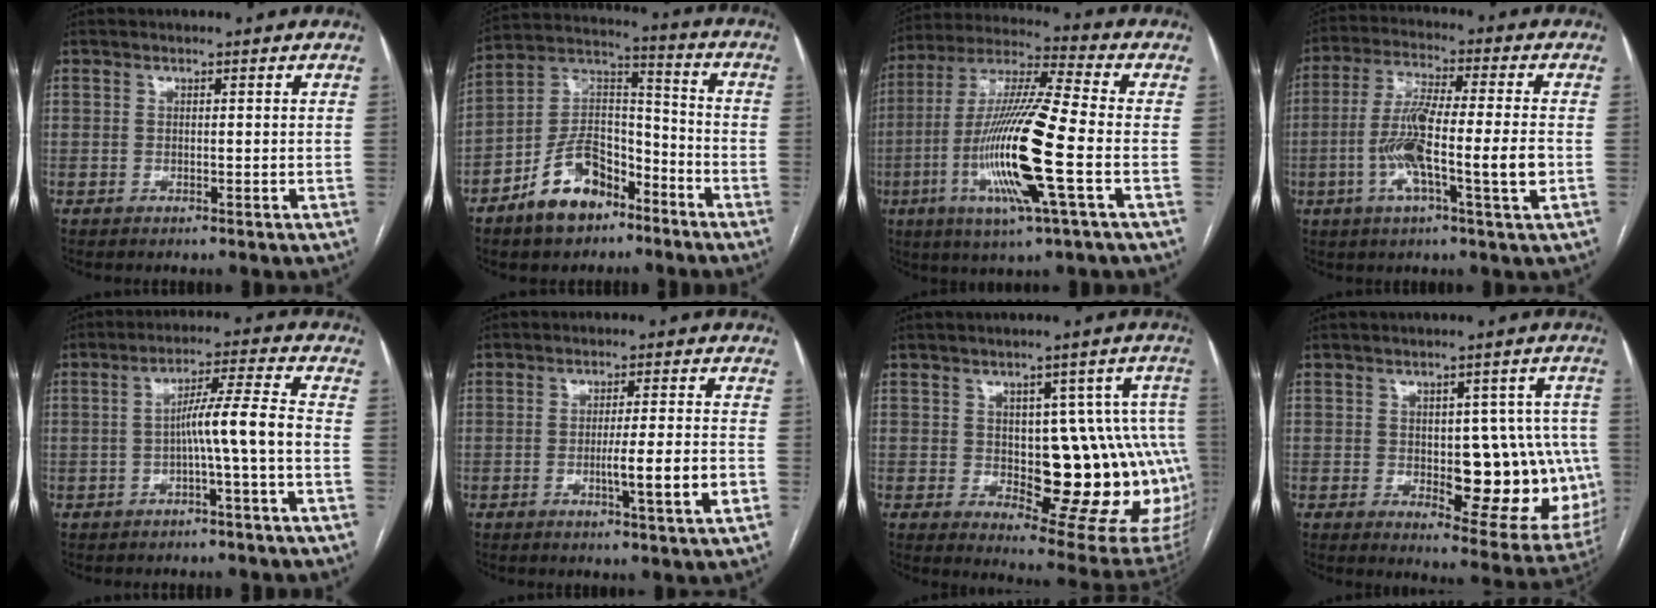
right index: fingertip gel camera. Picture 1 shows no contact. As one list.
[{"total": 12.8, "force": [-7.8, 7.0, 7.3], "torque": [-0.144, 0.025, -0.137]}, {"total": 17.8, "force": [-4.8, 0.6, 17.2], "torque": [-0.350, -0.015, -0.093]}, {"total": 12.8, "force": [-2.8, 0.7, 12.5], "torque": [-0.230, -0.001, -0.056]}, {"total": 7.1, "force": [-1.8, -1.0, 6.8], "torque": [-0.112, 0.022, -0.027]}, {"total": 7.3, "force": [-2.3, -0.3, 6.9], "torque": [-0.106, -0.006, -0.036]}, {"total": 21.4, "force": [-1.8, 8.0, 19.8], "torque": [-0.158, 0.030, 0.005]}, {"total": 16.8, "force": [-1.7, 6.9, 15.2], "torque": [-0.139, 0.018, 0.000]}]